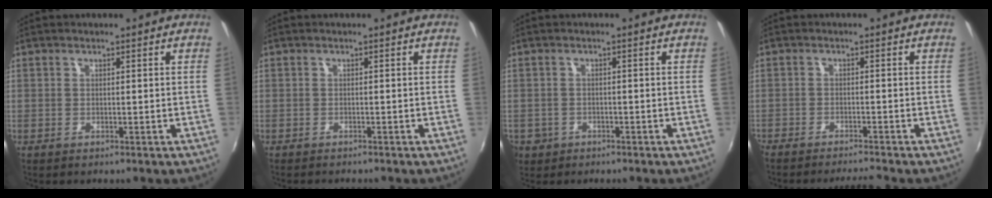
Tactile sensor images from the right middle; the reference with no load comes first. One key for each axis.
{"total": 1.7, "fx": -1.6, "fy": 0.1, "fz": 0.5, "tx": -0.016, "ty": -0.010, "tz": -0.025}
{"total": 5.2, "fx": -2.2, "fy": 4.4, "fz": 1.7, "tx": -0.054, "ty": -0.005, "tz": -0.033}
{"total": 5.0, "fx": -4.7, "fy": 0.0, "fz": 1.7, "tx": -0.050, "ty": -0.006, "tz": -0.078}